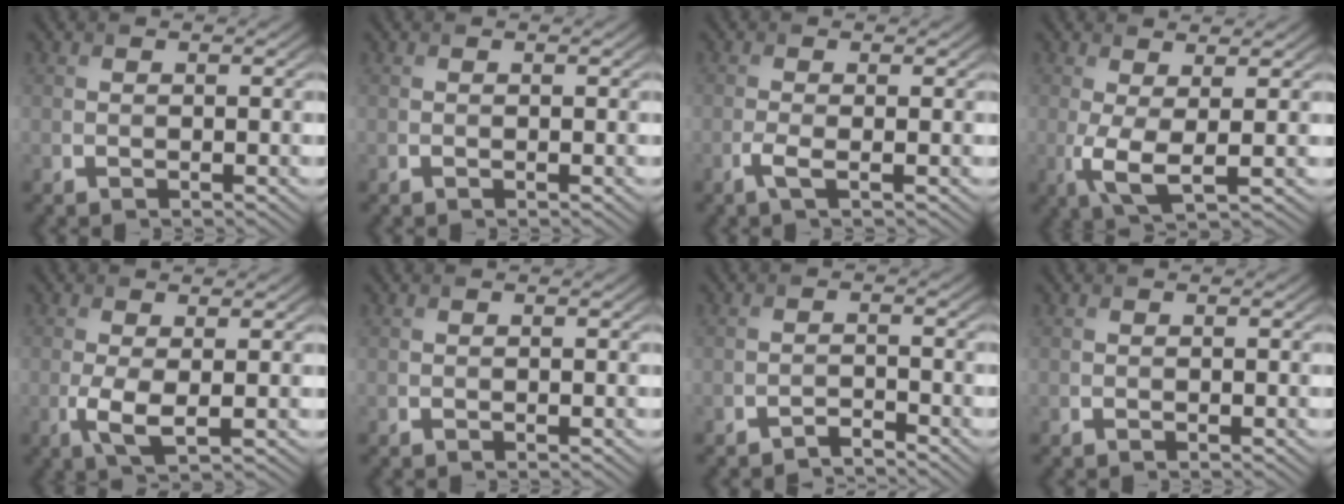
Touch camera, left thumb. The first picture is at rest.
{"total": 0.0}
{"total": 1.8, "force": [-0.7, 0.3, 1.7], "torque": [-0.040, 0.002, -0.021]}
{"total": 4.2, "force": [0.1, 1.2, 4.1], "torque": [-0.098, -0.005, 0.001]}
{"total": 3.4, "force": [-0.4, 1.1, 3.2], "torque": [-0.080, -0.007, -0.010]}
{"total": 0.0}
{"total": 1.6, "force": [-1.5, 0.2, 0.4], "torque": [-0.005, 0.002, -0.034]}
{"total": 0.0}